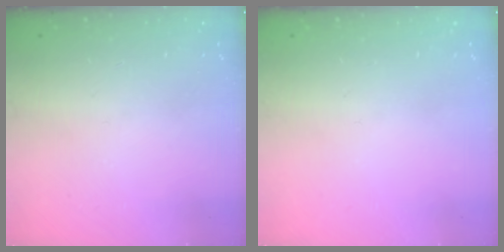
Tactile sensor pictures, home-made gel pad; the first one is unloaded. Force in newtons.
{"total": 0.0}